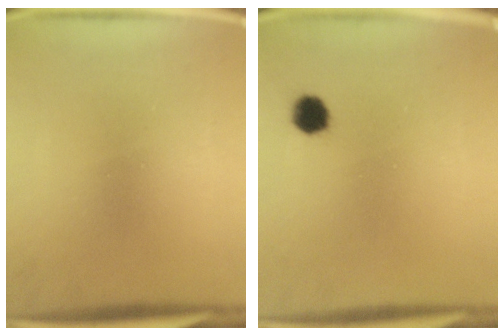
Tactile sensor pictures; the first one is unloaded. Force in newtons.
{"total": 3.3}